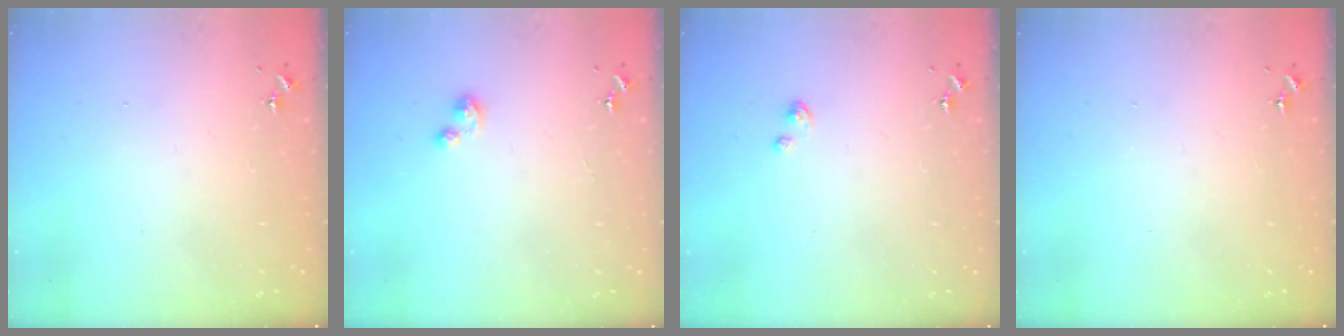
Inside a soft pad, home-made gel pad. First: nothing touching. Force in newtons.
{"total": 2.6, "press": 2.6, "slide": 0.3}
{"total": 2.8, "press": 2.8, "slide": 0.3}
{"total": 0.0}